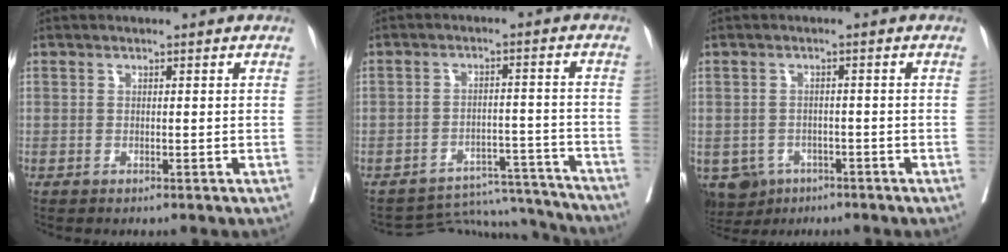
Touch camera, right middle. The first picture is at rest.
{"total": 11.3, "force": [-11.2, 1.5, -1.1], "torque": [0.026, 0.037, -0.147]}
{"total": 6.0, "force": [-3.6, 4.6, 1.4], "torque": [-0.025, 0.001, -0.051]}